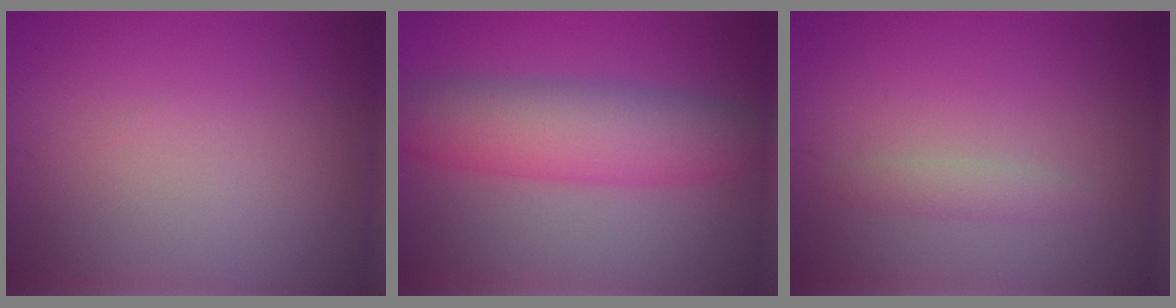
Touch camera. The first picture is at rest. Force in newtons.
{"total": 6.5, "press": 6.5, "slide": 0.1}
{"total": 1.2, "press": 1.2, "slide": 0.1}